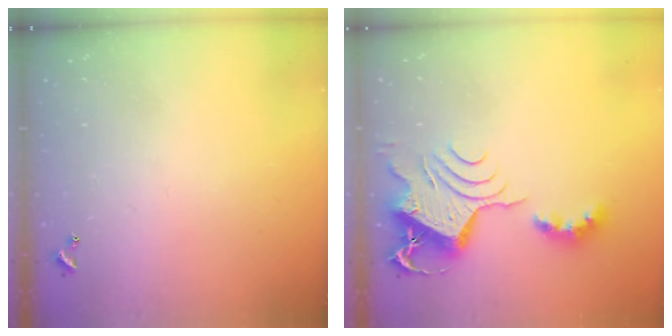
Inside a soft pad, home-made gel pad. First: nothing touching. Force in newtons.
{"total": 10.3, "press": 10.2, "slide": 1.3}